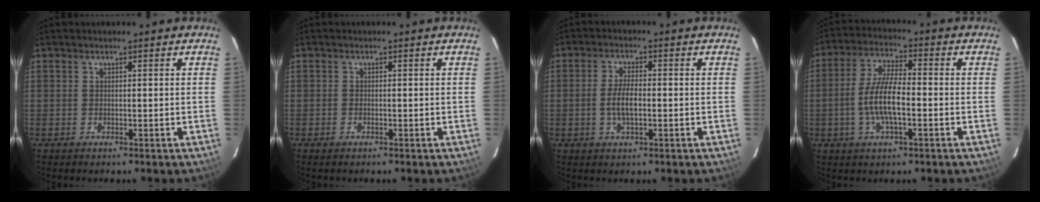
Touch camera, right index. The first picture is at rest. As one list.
[{"total": 1.0, "force": [-0.7, 0.5, 0.5], "torque": [-0.012, -0.002, -0.015]}, {"total": 4.7, "force": [-0.7, 1.6, 4.4], "torque": [-0.087, 0.002, -0.012]}, {"total": 9.0, "force": [-2.0, 2.5, 8.4], "torque": [-0.170, 0.005, -0.040]}]